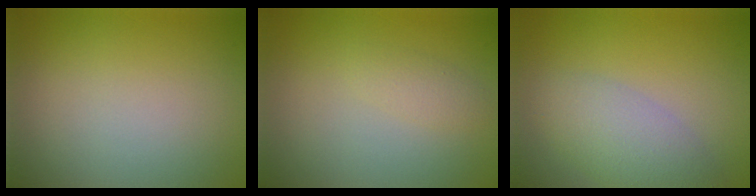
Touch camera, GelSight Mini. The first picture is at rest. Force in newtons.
{"total": 1.2, "press": 1.2, "slide": 0.0}
{"total": 4.2, "press": 4.2, "slide": 0.4}